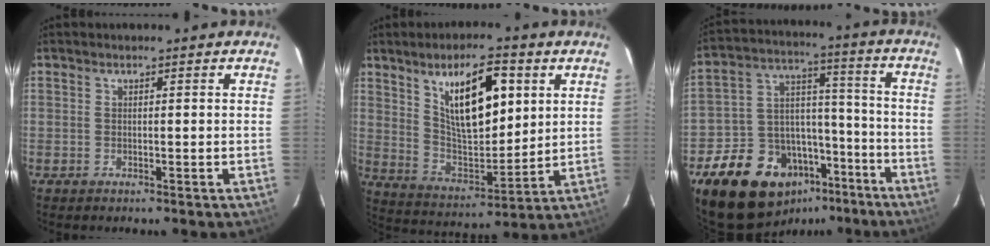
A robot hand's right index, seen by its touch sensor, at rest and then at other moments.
{"total": 15.9, "force": [6.6, 6.3, 13.0], "torque": [-0.215, 0.002, 0.130]}
{"total": 20.0, "force": [-12.9, 13.0, 8.2], "torque": [-0.182, 0.059, -0.176]}